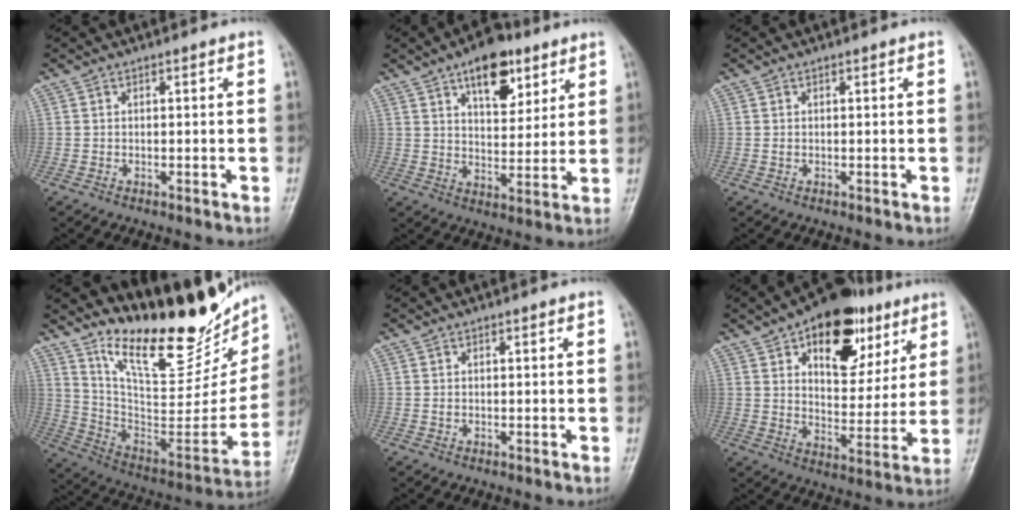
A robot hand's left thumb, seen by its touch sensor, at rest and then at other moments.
{"total": 11.9, "force": [6.8, 6.1, 7.6], "torque": [-0.080, -0.032, 0.104]}
{"total": 0.6, "force": [0.2, 0.5, 0.3], "torque": [-0.004, -0.001, 0.004]}
{"total": 26.6, "force": [20.5, 8.4, 14.7], "torque": [-0.182, -0.123, 0.319]}
{"total": 0.6, "force": [0.2, 0.5, 0.2], "torque": [-0.003, 0.000, 0.003]}
{"total": 20.0, "force": [9.8, 11.1, 13.4], "torque": [-0.135, -0.028, 0.148]}